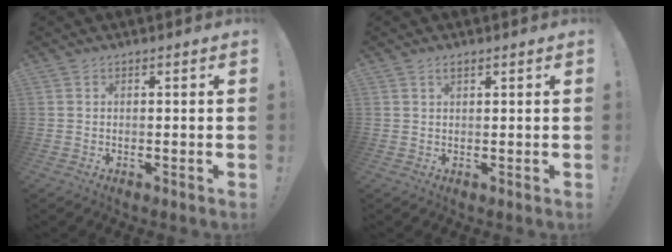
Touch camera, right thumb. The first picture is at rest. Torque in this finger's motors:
{"motor_torque": [-0.15, 0.04, 0.22, 0.02, -0.04]}